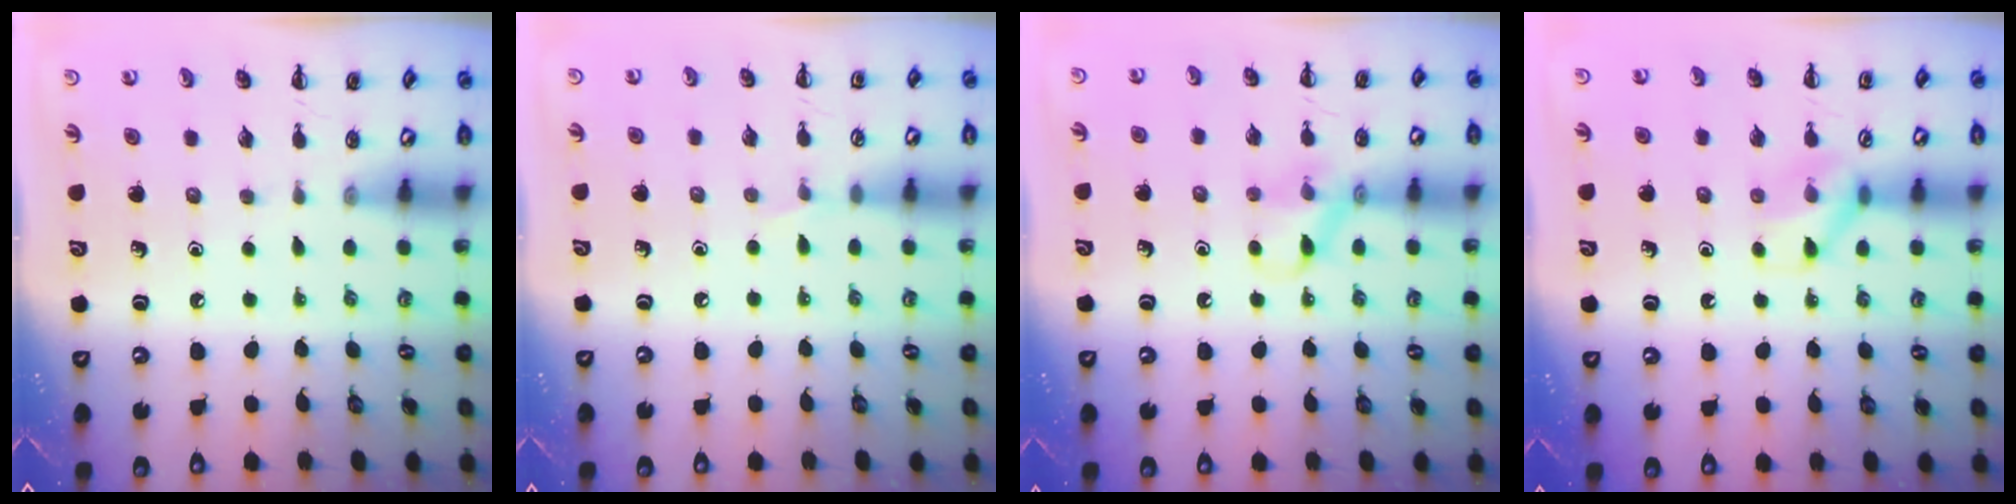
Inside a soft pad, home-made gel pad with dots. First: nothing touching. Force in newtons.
{"total": 3.0, "press": 2.8, "slide": 0.9}
{"total": 9.3, "press": 9.2, "slide": 1.0}
{"total": 8.4, "press": 8.4, "slide": 0.3}